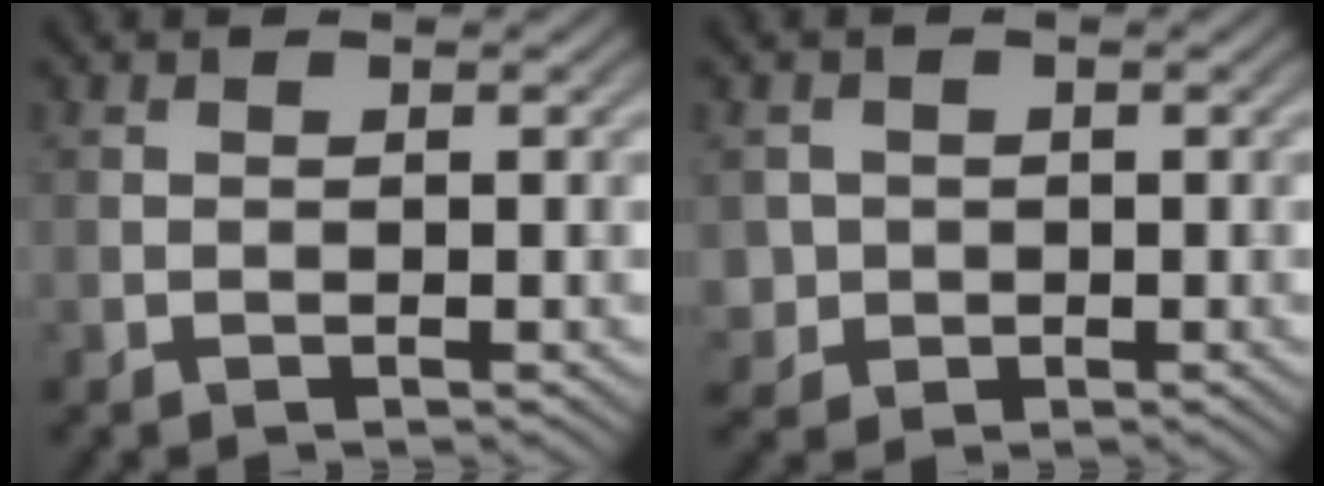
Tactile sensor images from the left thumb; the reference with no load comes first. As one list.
[{"total": 2.6, "force": [-0.1, 2.6, 0.3], "torque": [-0.006, -0.008, -0.003]}]